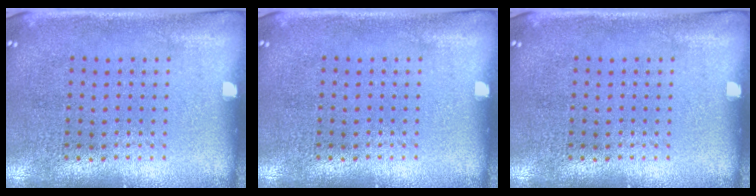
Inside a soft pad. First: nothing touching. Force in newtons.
{"total": 0.0}
{"total": 0.0}